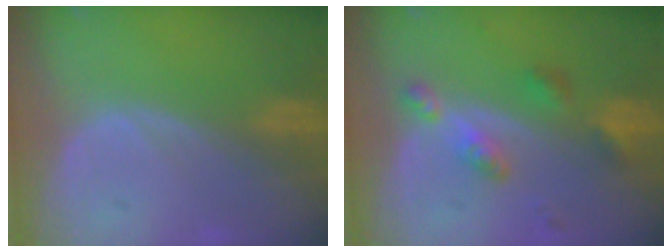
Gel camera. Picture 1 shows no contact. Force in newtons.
{"total": 5.6, "press": 4.9, "slide": 2.7}